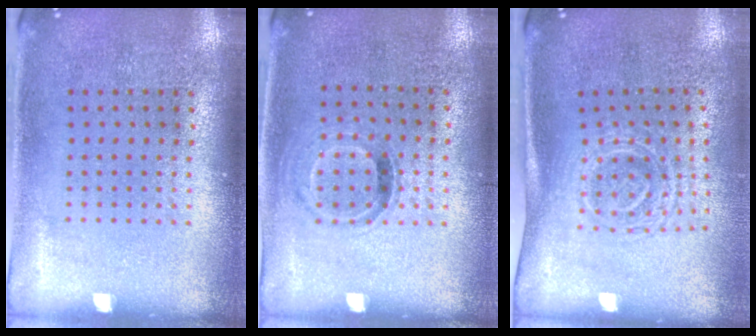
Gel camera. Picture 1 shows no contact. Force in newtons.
{"total": 0.9, "press": 0.8, "slide": 0.5}
{"total": 1.6, "press": 1.2, "slide": 1.1}